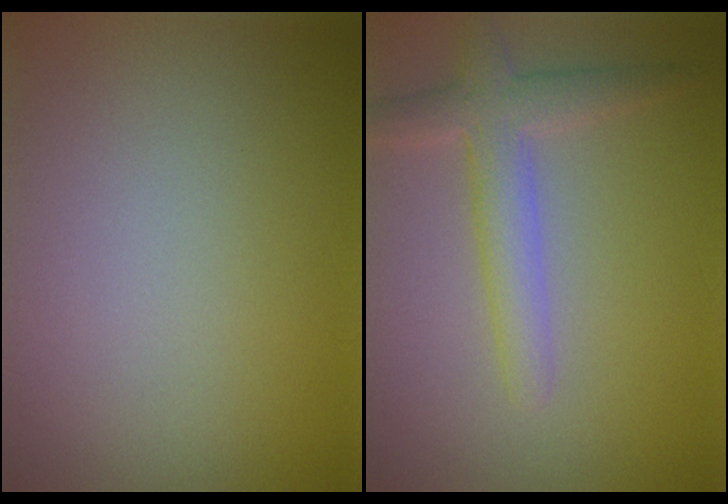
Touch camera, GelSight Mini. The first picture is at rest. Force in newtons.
{"total": 3.4, "press": 3.4, "slide": 0.3}